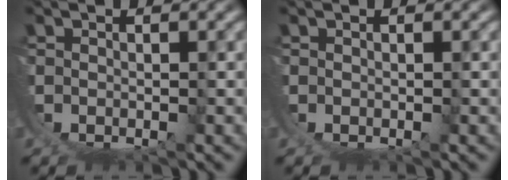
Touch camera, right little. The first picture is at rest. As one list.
[{"total": 0.0}]